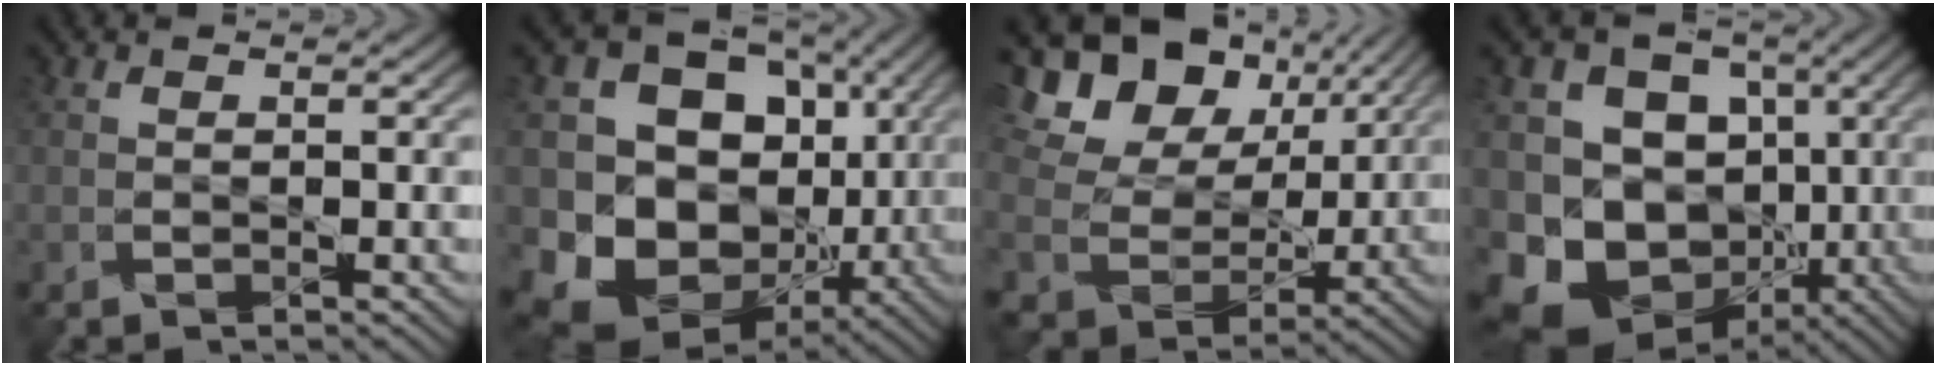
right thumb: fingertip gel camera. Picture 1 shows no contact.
{"total": 17.0, "force": [-0.6, 14.4, 8.9], "torque": [-0.208, -0.026, 0.008]}
{"total": 16.8, "force": [6.8, 12.5, 8.9], "torque": [-0.245, 0.043, 0.138]}
{"total": 17.8, "force": [-4.7, 15.5, 7.5], "torque": [-0.197, -0.008, -0.074]}